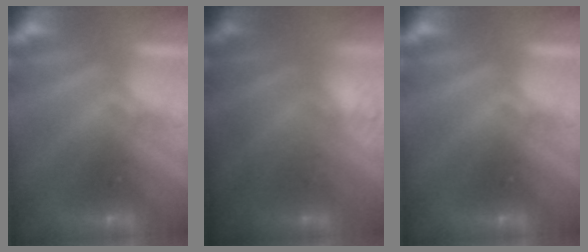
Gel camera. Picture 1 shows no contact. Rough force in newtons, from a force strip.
{"total": 2.8}
{"total": 0.0}